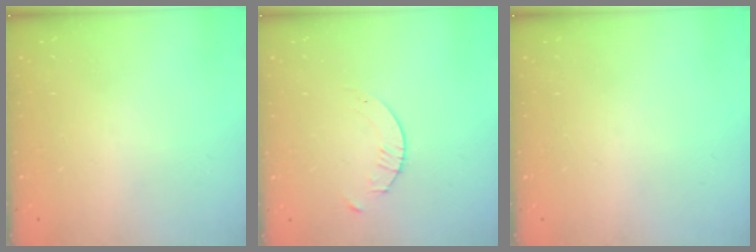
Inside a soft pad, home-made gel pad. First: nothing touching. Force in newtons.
{"total": 2.1, "press": 2.1, "slide": 0.3}
{"total": 0.0}